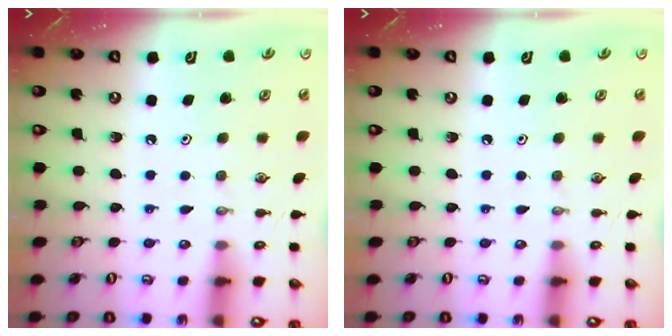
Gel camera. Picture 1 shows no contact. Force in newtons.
{"total": 0.0}